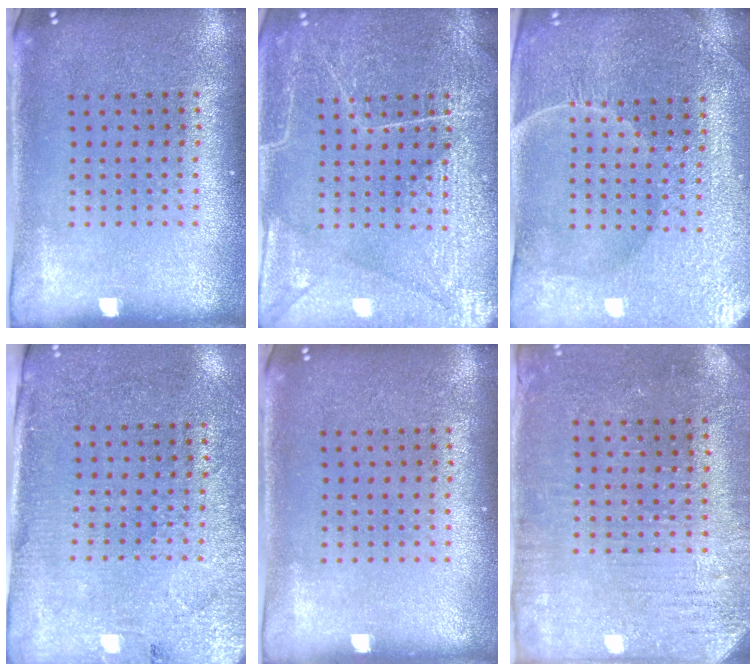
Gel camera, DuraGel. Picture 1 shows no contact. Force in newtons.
{"total": 5.7, "press": 5.6, "slide": 0.7}
{"total": 4.3, "press": 4.1, "slide": 1.2}
{"total": 2.7, "press": 2.4, "slide": 1.3}
{"total": 0.0}
{"total": 3.1, "press": 2.8, "slide": 1.2}